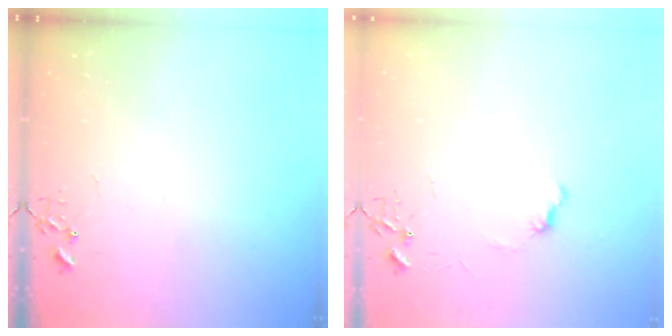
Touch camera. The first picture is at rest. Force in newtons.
{"total": 5.8, "press": 5.7, "slide": 0.6}